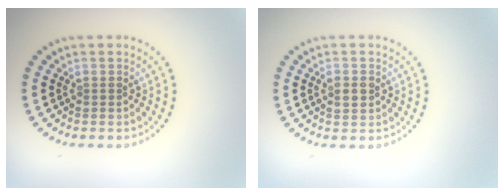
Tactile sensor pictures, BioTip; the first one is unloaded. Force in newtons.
{"total": 1.5, "press": 1.5, "slide": 0.0}